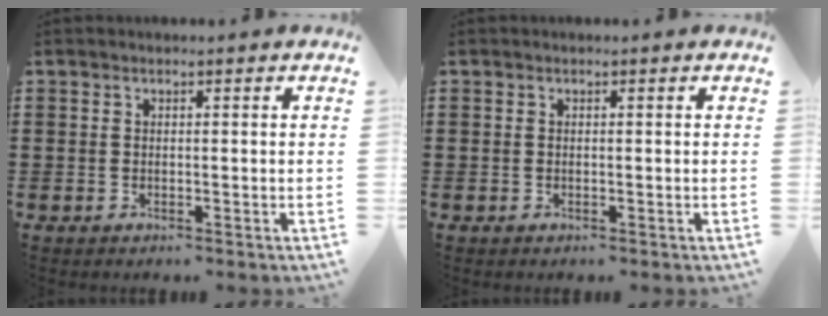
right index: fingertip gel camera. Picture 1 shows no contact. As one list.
[{"total": 0.0}]